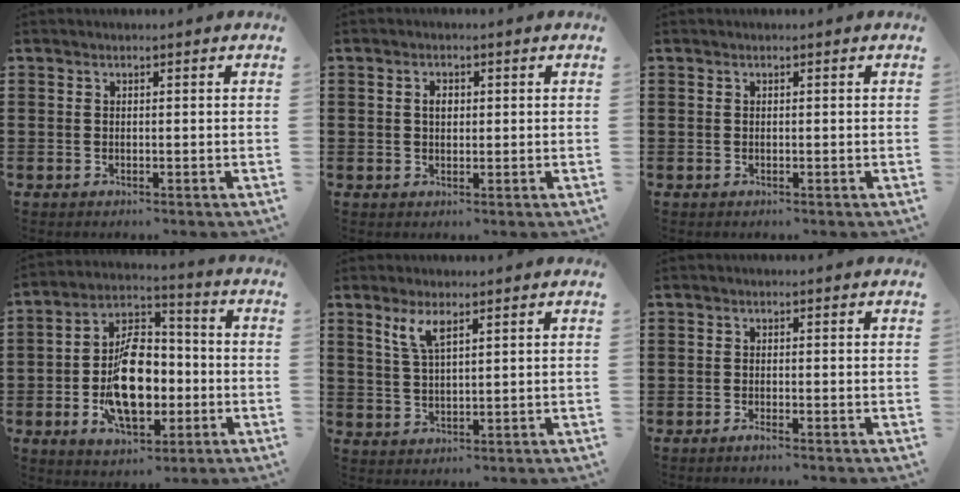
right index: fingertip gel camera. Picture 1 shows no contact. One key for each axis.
{"total": 2.1, "fx": 0.4, "fy": 1.3, "fz": 1.6, "tx": -0.034, "ty": 0.009, "tz": 0.006}
{"total": 0.0}
{"total": 12.4, "fx": -2.6, "fy": 7.1, "fz": 9.8, "tx": -0.183, "ty": 0.004, "tz": -0.044}
{"total": 4.0, "fx": 2.4, "fy": 1.2, "fz": 3.0, "tx": -0.066, "ty": 0.005, "tz": 0.041}
{"total": 0.9, "fx": -0.7, "fy": -0.2, "fz": 0.5, "tx": -0.011, "ty": -0.007, "tz": -0.012}